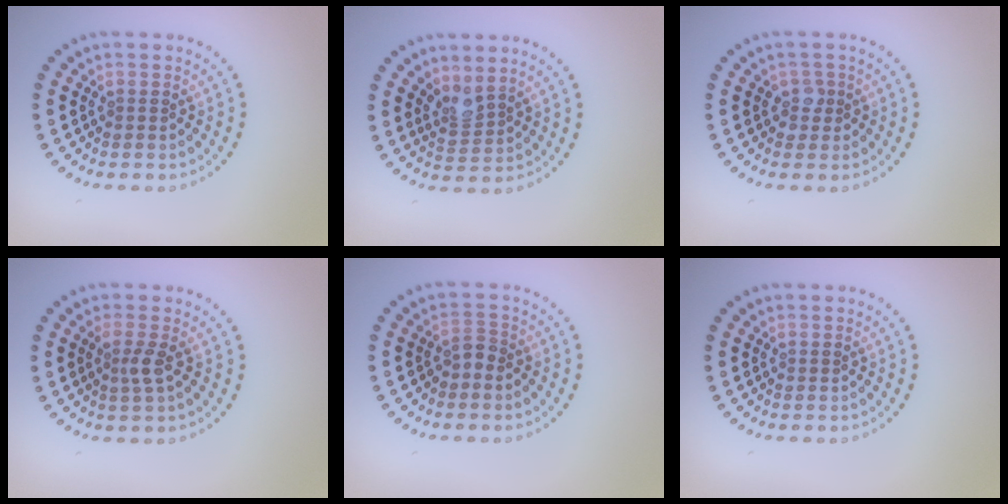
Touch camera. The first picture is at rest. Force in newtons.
{"total": 2.1, "press": 1.5, "slide": 1.4}
{"total": 1.5, "press": 1.3, "slide": 0.9}
{"total": 1.6, "press": 1.2, "slide": 1.1}
{"total": 1.3, "press": 1.0, "slide": 0.8}
{"total": 0.0}